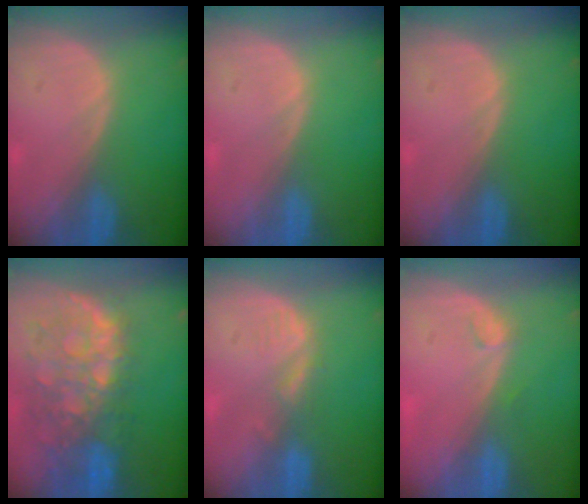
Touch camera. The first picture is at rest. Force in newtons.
{"total": 0.0}
{"total": 0.0}
{"total": 11.1, "press": 9.6, "slide": 5.6}
{"total": 2.0, "press": 2.0, "slide": 0.3}
{"total": 1.3, "press": 1.1, "slide": 0.5}